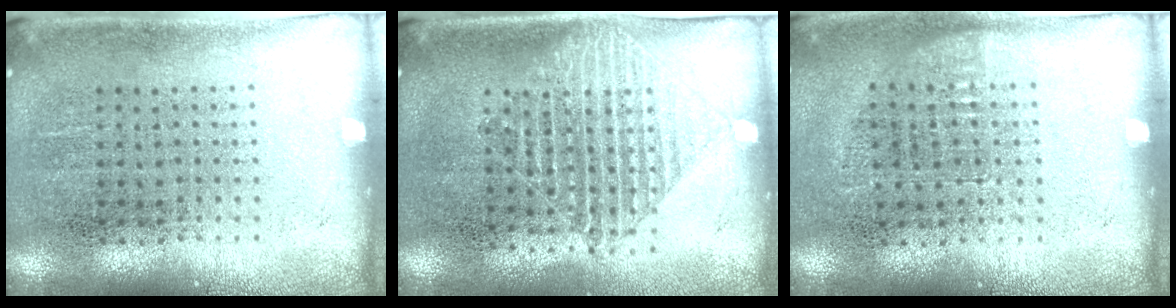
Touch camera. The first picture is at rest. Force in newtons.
{"total": 1.5, "press": 1.3, "slide": 0.7}
{"total": 0.7, "press": 0.6, "slide": 0.3}